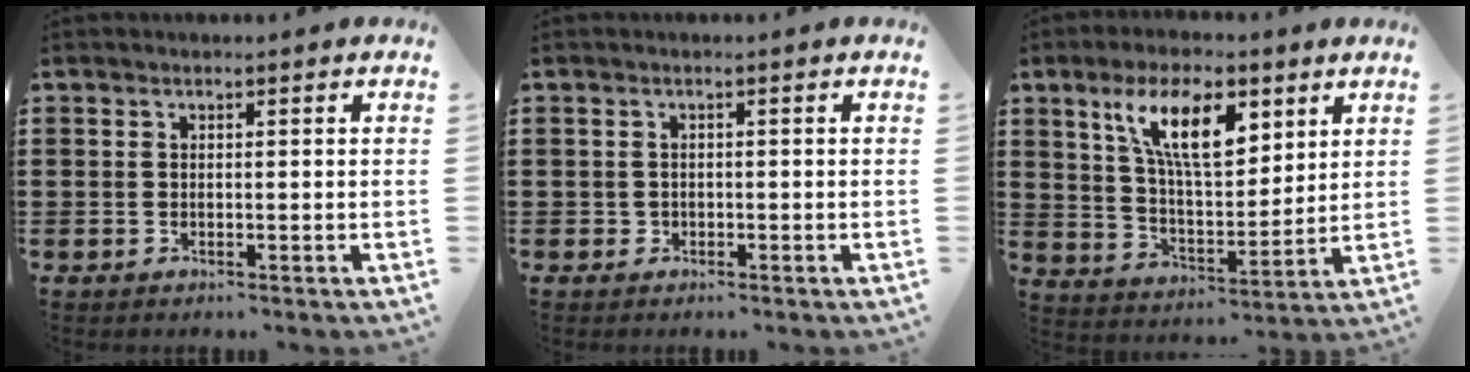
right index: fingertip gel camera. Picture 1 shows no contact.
{"total": 0.8, "force": [0.1, 0.8, 0.2], "torque": [-0.006, 0.004, 0.000]}
{"total": 11.7, "force": [6.1, 4.5, 8.9], "torque": [-0.183, 0.005, 0.107]}